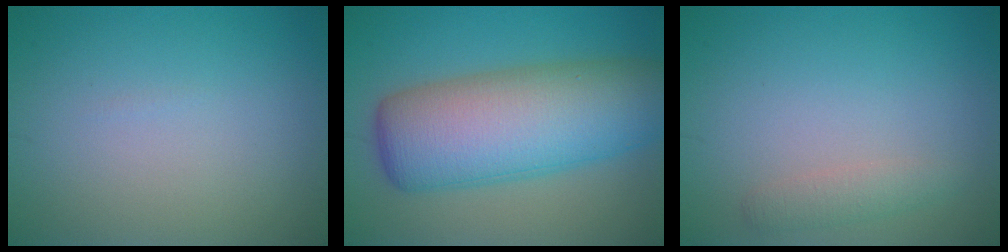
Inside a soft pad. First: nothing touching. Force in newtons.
{"total": 11.5, "press": 11.5, "slide": 0.3}
{"total": 1.5, "press": 1.5, "slide": 0.0}